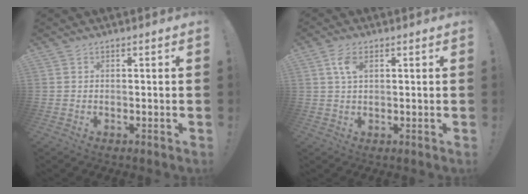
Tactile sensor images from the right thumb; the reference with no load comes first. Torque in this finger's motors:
{"motor_torque": [0.13, -0.02, 0.38, -0.44, 0.21]}